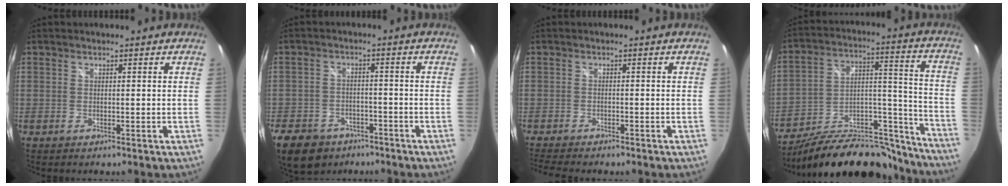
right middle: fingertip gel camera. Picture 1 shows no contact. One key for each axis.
{"total": 13.7, "fx": -9.0, "fy": 8.7, "fz": 5.6, "tx": -0.151, "ty": 0.003, "tz": -0.134}
{"total": 6.3, "fx": -5.7, "fy": 1.1, "fz": 2.5, "tx": -0.066, "ty": -0.019, "tz": -0.093}
{"total": 25.8, "fx": -21.5, "fy": 9.1, "fz": 11.1, "tx": -0.153, "ty": 0.053, "tz": -0.306}